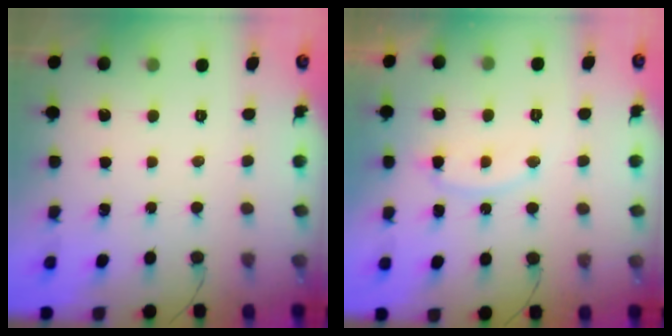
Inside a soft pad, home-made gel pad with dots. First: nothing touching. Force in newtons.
{"total": 11.1, "press": 11.1, "slide": 0.7}